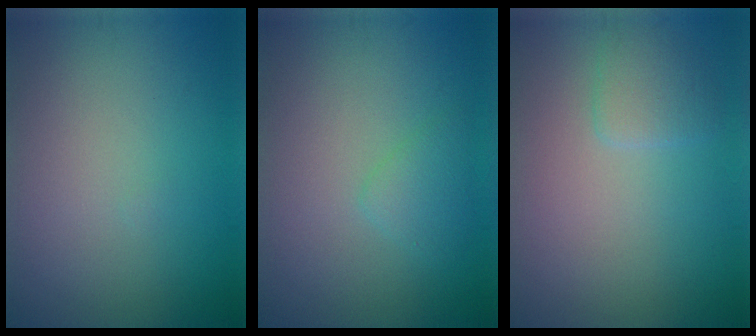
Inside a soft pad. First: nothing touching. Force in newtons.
{"total": 1.6, "press": 1.6, "slide": 0.1}
{"total": 1.6, "press": 1.6, "slide": 0.1}